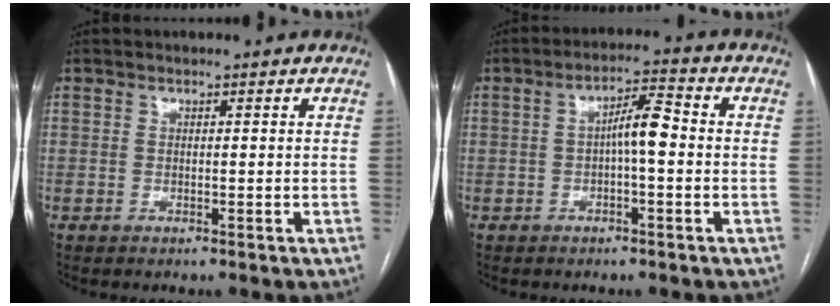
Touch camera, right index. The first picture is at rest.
{"total": 5.2, "force": [-0.4, 1.0, 5.1], "torque": [-0.084, 0.017, -0.007]}